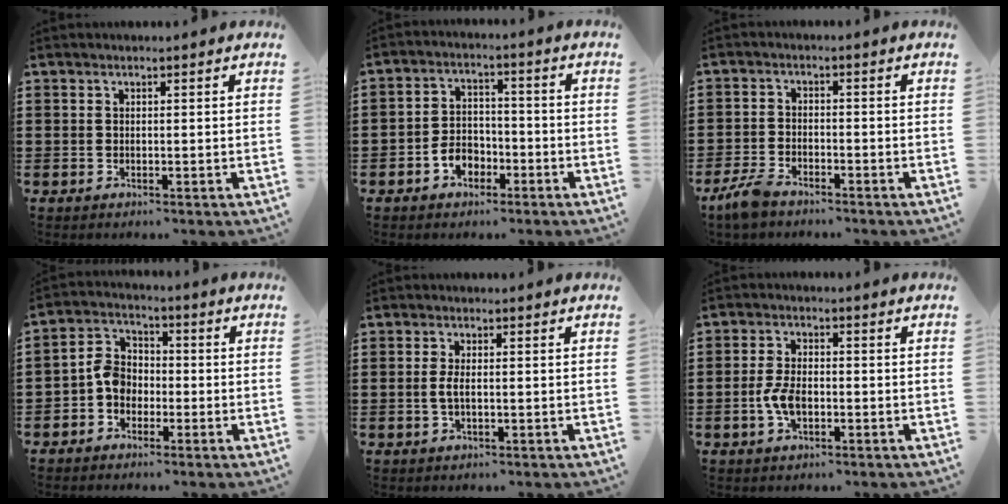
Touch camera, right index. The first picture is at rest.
{"total": 4.3, "force": [-2.4, 3.1, 1.9], "torque": [-0.047, 0.003, -0.048]}
{"total": 3.4, "force": [-2.9, 1.0, 1.6], "torque": [-0.049, -0.001, -0.060]}
{"total": 5.5, "force": [-1.7, 4.2, 3.1], "torque": [-0.085, 0.008, -0.038]}
{"total": 2.2, "force": [-0.2, 0.8, 2.1], "torque": [-0.047, -0.002, -0.007]}
{"total": 4.6, "force": [-1.1, 2.3, 3.8], "torque": [-0.088, -0.005, -0.023]}